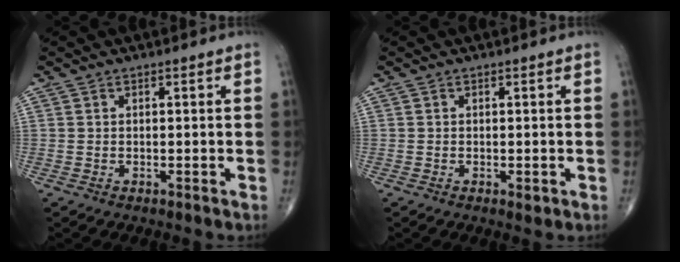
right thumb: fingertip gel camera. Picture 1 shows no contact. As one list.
[{"total": 1.0, "force": [-0.4, 0.5, 0.8], "torque": [-0.011, -0.003, -0.006]}]